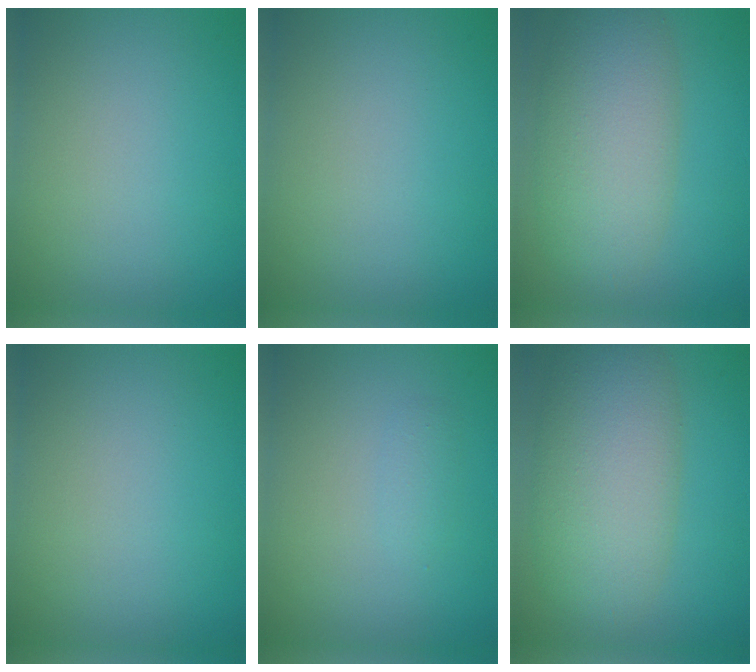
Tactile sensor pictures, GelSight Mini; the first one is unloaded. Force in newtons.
{"total": 0.0}
{"total": 8.0, "press": 8.0, "slide": 0.5}
{"total": 0.0}
{"total": 1.0, "press": 1.0, "slide": 0.1}
{"total": 9.1, "press": 9.1, "slide": 0.3}